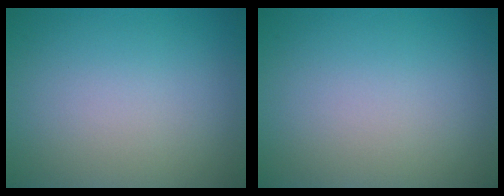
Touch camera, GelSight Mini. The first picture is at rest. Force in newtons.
{"total": 0.0}